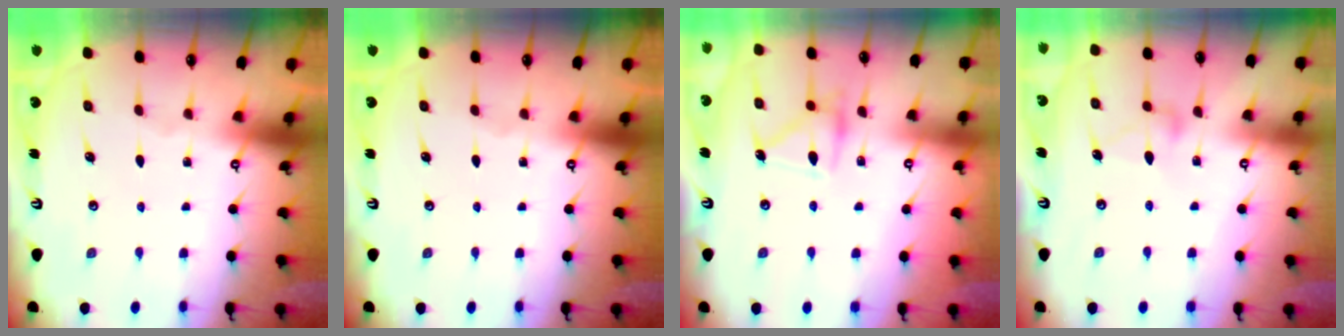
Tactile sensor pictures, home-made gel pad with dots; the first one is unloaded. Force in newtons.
{"total": 0.0}
{"total": 14.6, "press": 14.6, "slide": 0.9}
{"total": 10.1, "press": 10.1, "slide": 0.5}